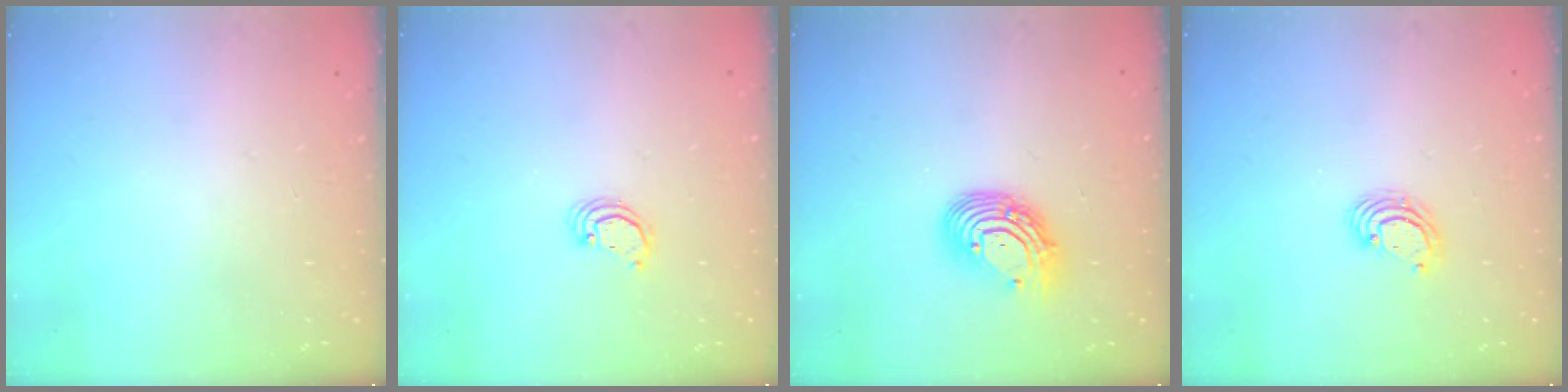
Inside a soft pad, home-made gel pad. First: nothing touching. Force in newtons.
{"total": 2.3, "press": 2.3, "slide": 0.3}
{"total": 11.5, "press": 11.5, "slide": 1.1}
{"total": 3.3, "press": 3.3, "slide": 0.2}